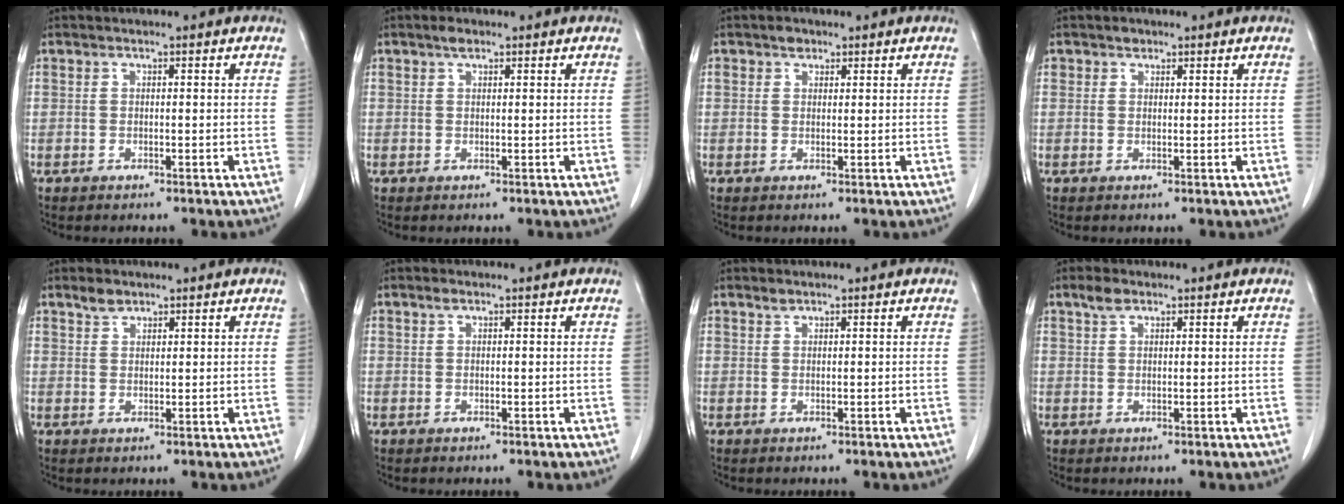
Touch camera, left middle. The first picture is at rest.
{"total": 1.2, "force": [0.9, 0.5, 0.7], "torque": [-0.015, 0.005, 0.016]}
{"total": 1.4, "force": [1.0, 1.0, 0.4], "torque": [-0.008, 0.002, 0.015]}
{"total": 1.1, "force": [0.8, 0.8, 0.2], "torque": [-0.001, -0.001, 0.011]}
{"total": 1.9, "force": [1.6, 0.9, 0.6], "torque": [-0.014, 0.001, 0.030]}
{"total": 0.7, "force": [0.6, 0.2, 0.4], "torque": [-0.011, 0.003, 0.011]}
{"total": 0.8, "force": [0.7, 0.2, 0.2], "torque": [-0.007, -0.001, 0.014]}
{"total": 2.0, "force": [1.4, 0.9, 1.0], "torque": [-0.024, 0.006, 0.028]}